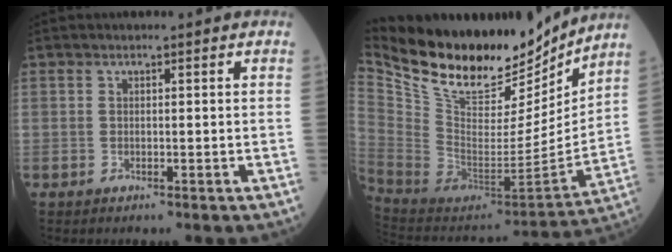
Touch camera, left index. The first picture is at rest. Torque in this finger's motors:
{"motor_torque": [0.14, -0.42, 0.26, 0.05]}